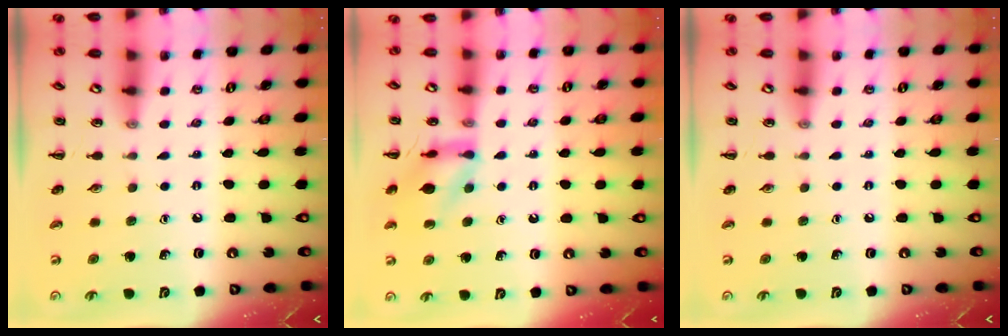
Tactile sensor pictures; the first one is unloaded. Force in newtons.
{"total": 11.4, "press": 11.3, "slide": 1.2}
{"total": 0.0}